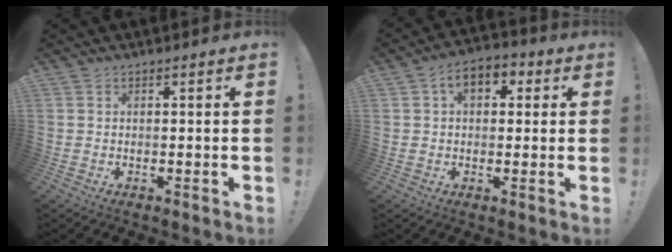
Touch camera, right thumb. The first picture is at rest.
{"total": 7.5, "force": [2.5, 4.9, 5.1], "torque": [-0.075, 0.000, 0.044]}